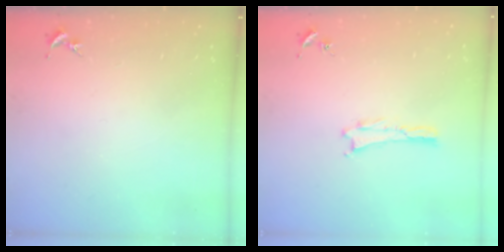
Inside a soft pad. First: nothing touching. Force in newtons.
{"total": 0.0}